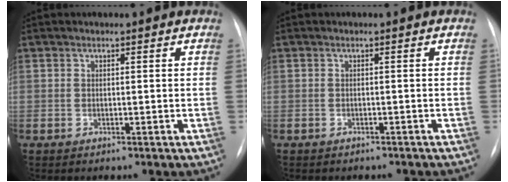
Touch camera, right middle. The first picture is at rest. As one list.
[{"total": 3.1, "force": [-2.7, 1.2, 0.9], "torque": [-0.016, -0.003, -0.029]}]